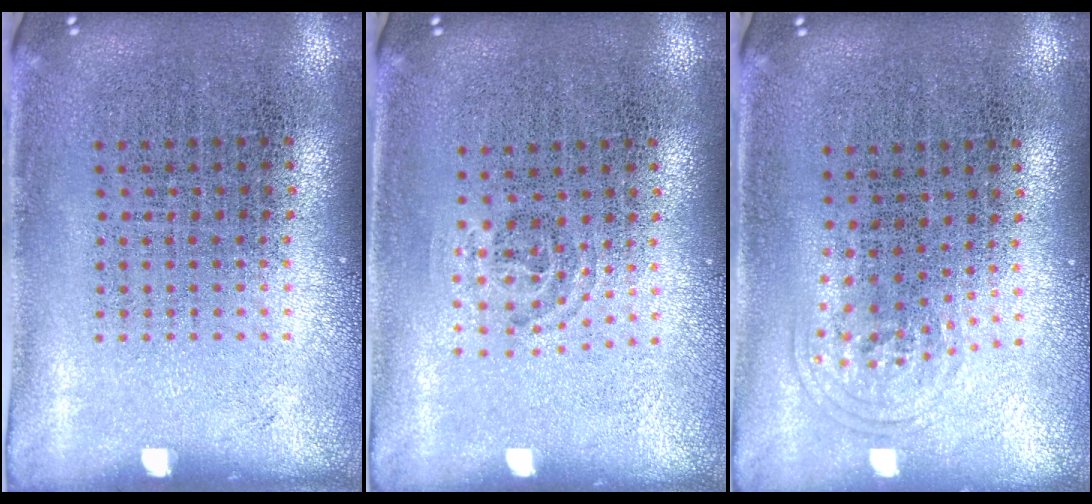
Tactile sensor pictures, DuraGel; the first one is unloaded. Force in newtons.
{"total": 0.8, "press": 0.5, "slide": 0.7}
{"total": 0.9, "press": 0.6, "slide": 0.7}